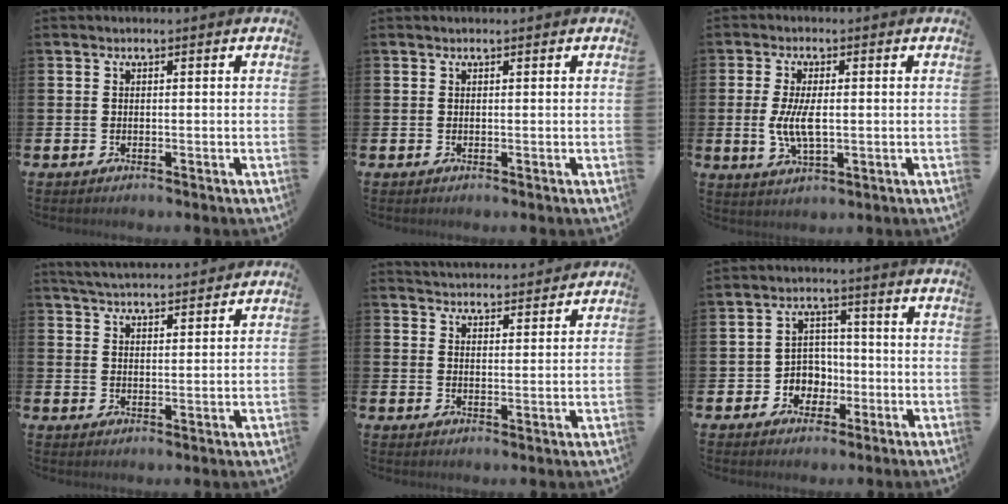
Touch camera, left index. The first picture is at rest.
{"total": 0.0}
{"total": 5.4, "force": [0.1, 2.3, 4.9], "torque": [-0.104, 0.000, -0.003]}
{"total": 4.3, "force": [4.3, 0.2, 0.2], "torque": [-0.016, -0.023, 0.078]}
{"total": 4.2, "force": [4.1, 0.4, -0.4], "torque": [-0.005, -0.028, 0.074]}
{"total": 4.2, "force": [-1.0, 4.0, 0.9], "torque": [-0.029, 0.002, -0.026]}